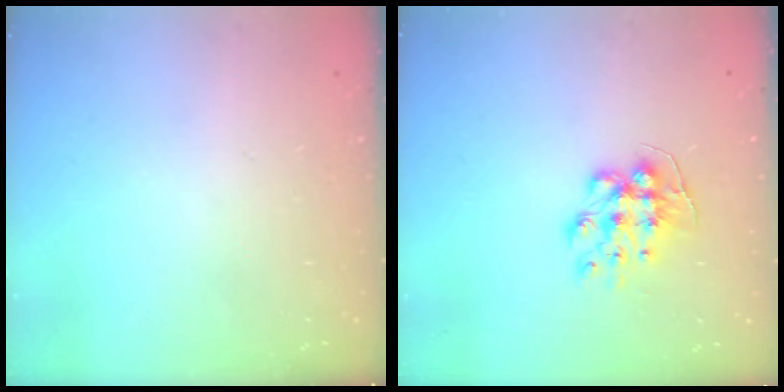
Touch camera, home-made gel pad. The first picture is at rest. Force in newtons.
{"total": 9.3, "press": 9.3, "slide": 0.5}